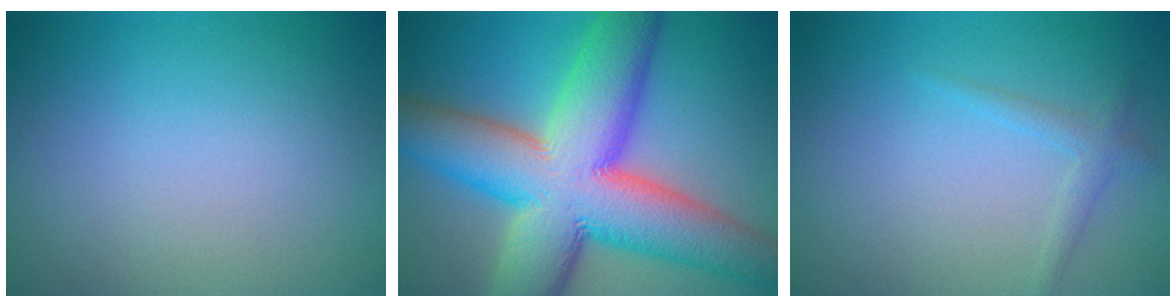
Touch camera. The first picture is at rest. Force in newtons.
{"total": 15.7, "press": 15.7, "slide": 0.4}
{"total": 1.2, "press": 1.2, "slide": 0.0}